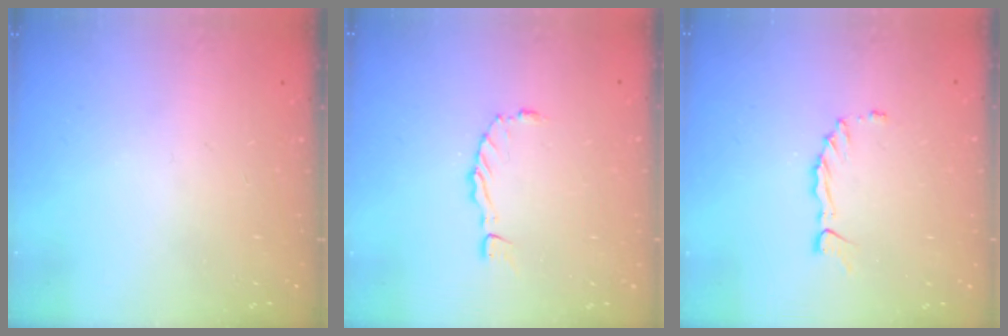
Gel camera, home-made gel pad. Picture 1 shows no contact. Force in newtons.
{"total": 0.0}
{"total": 1.3, "press": 1.3, "slide": 0.1}